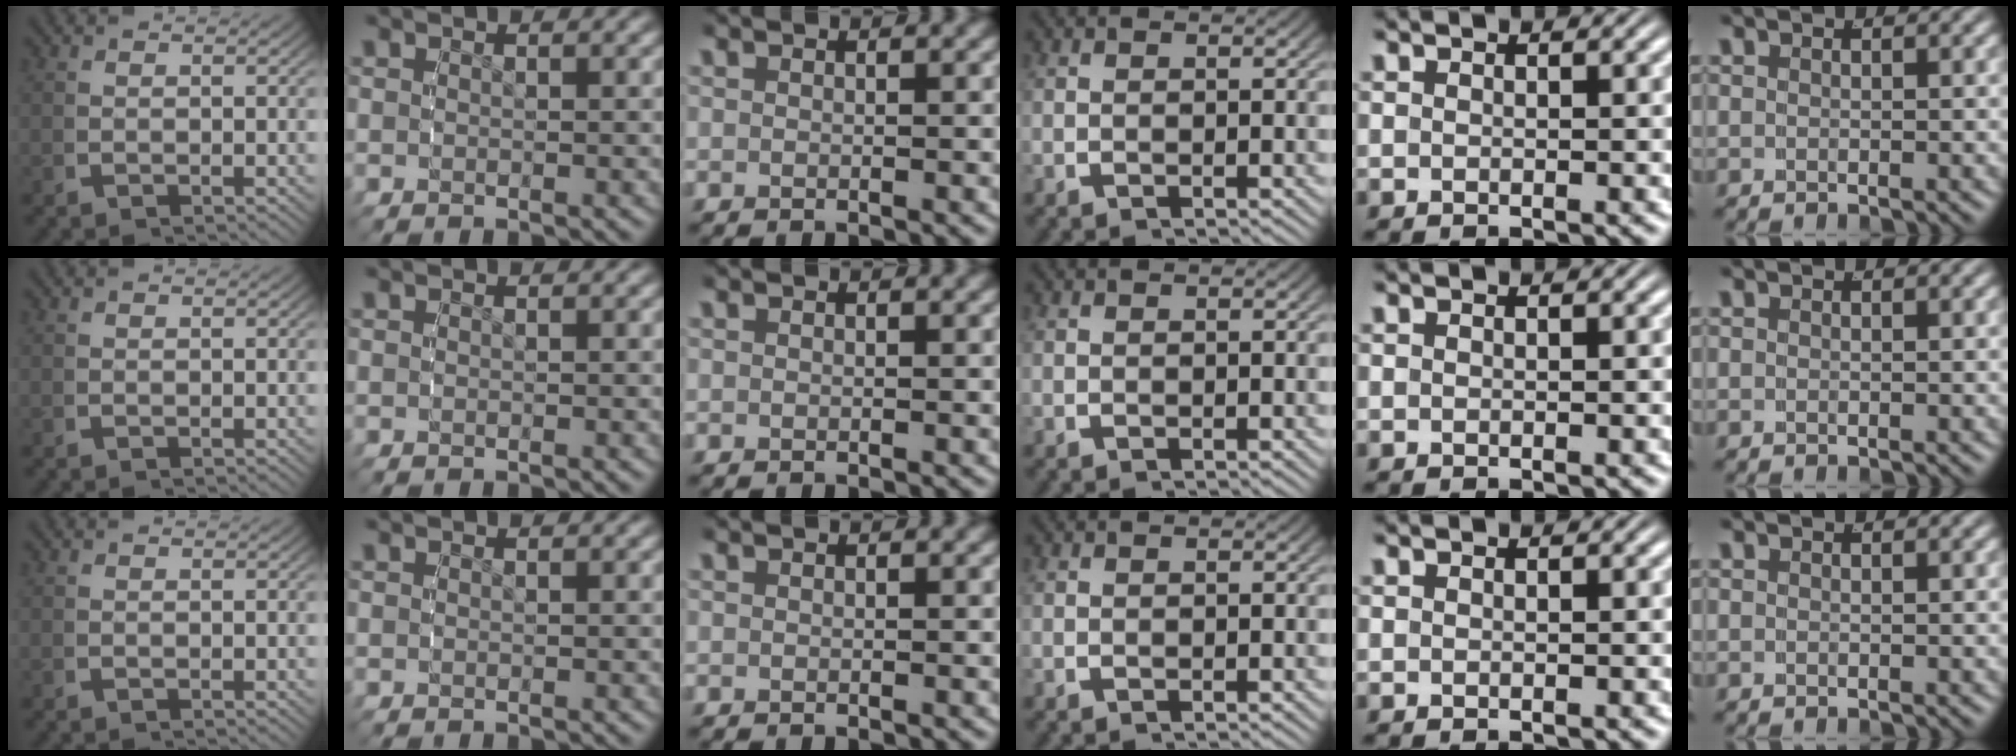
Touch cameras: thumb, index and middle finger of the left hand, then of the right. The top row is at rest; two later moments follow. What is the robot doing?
{"motion": "reach", "object": "pen bag"}